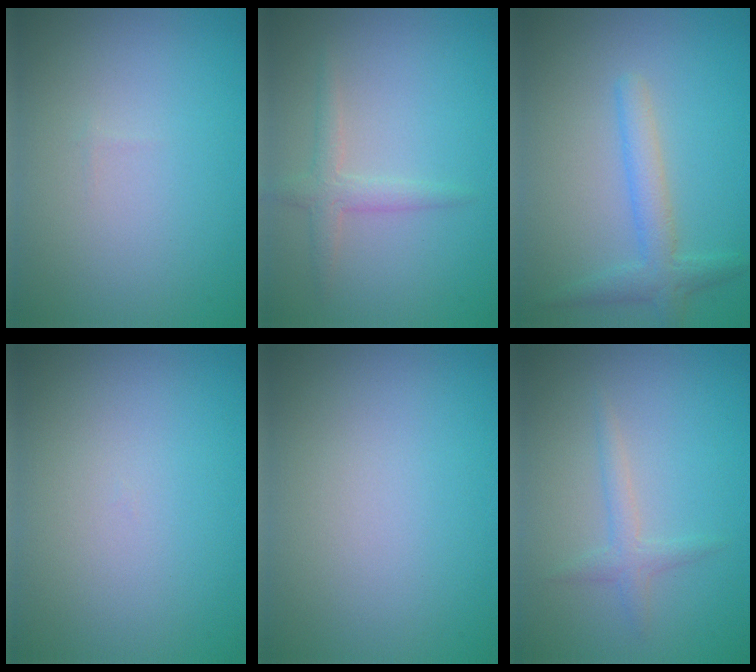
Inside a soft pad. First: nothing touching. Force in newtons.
{"total": 1.9, "press": 1.9, "slide": 0.1}
{"total": 2.8, "press": 2.8, "slide": 0.1}
{"total": 0.0}
{"total": 0.0}
{"total": 1.6, "press": 1.6, "slide": 0.0}